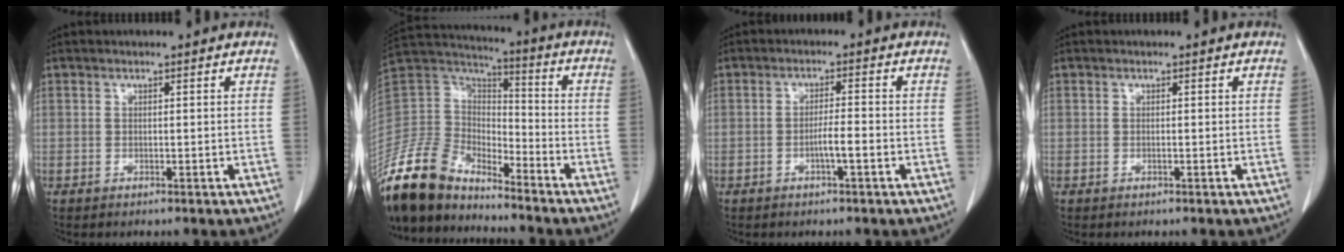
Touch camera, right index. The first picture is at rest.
{"total": 15.2, "force": [-13.8, 5.1, 4.2], "torque": [-0.093, 0.030, -0.270]}
{"total": 2.9, "force": [-1.3, 0.0, 2.6], "torque": [-0.042, 0.002, -0.024]}
{"total": 0.0}